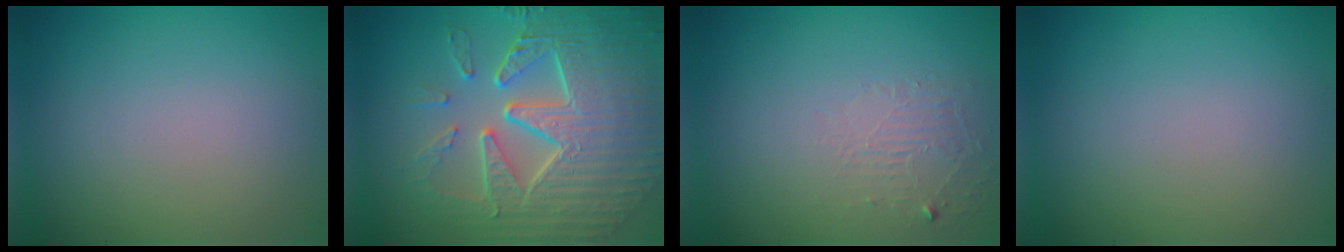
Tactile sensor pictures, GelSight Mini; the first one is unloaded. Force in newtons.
{"total": 9.6, "press": 6.3, "slide": 7.2}
{"total": 1.4, "press": 0.1, "slide": 1.4}
{"total": 0.0}